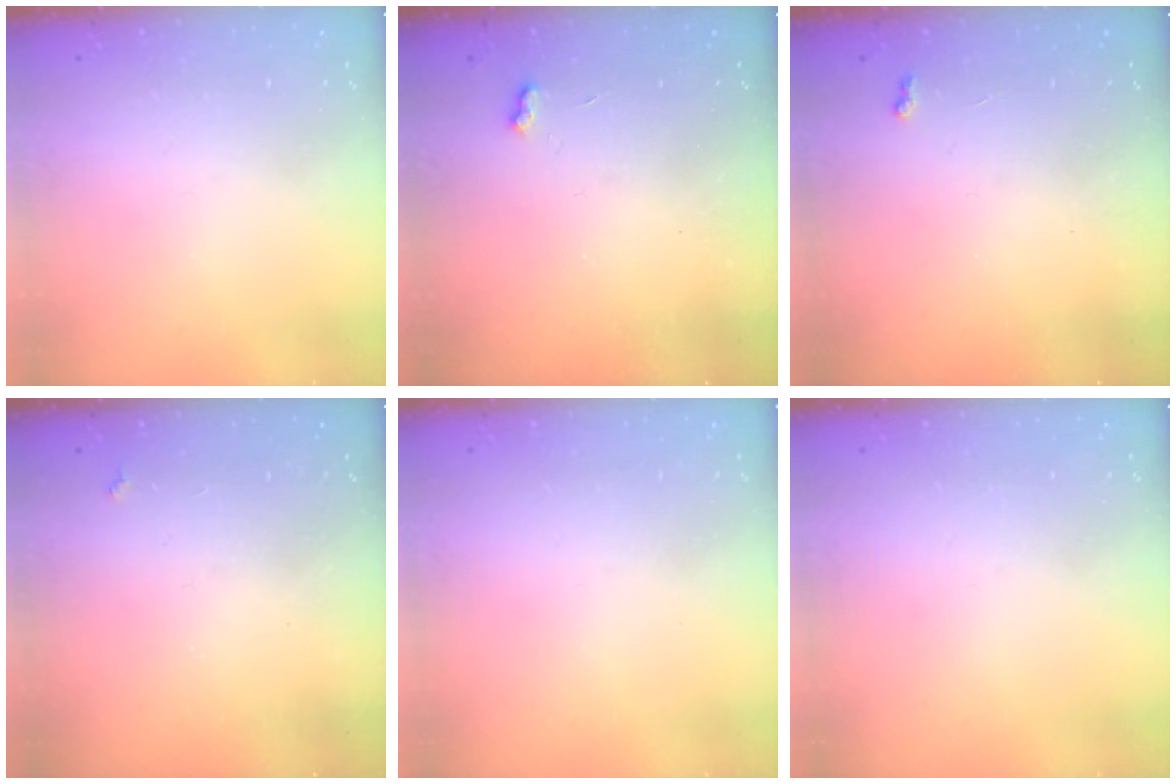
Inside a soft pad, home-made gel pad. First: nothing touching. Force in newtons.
{"total": 2.8, "press": 2.7, "slide": 0.5}
{"total": 4.2, "press": 4.1, "slide": 0.5}
{"total": 1.7, "press": 1.7, "slide": 0.4}
{"total": 0.0}
{"total": 0.0}